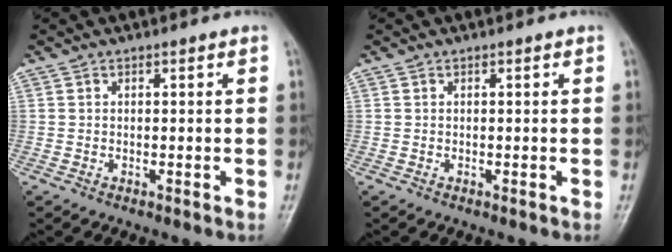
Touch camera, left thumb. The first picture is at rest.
{"total": 0.0}